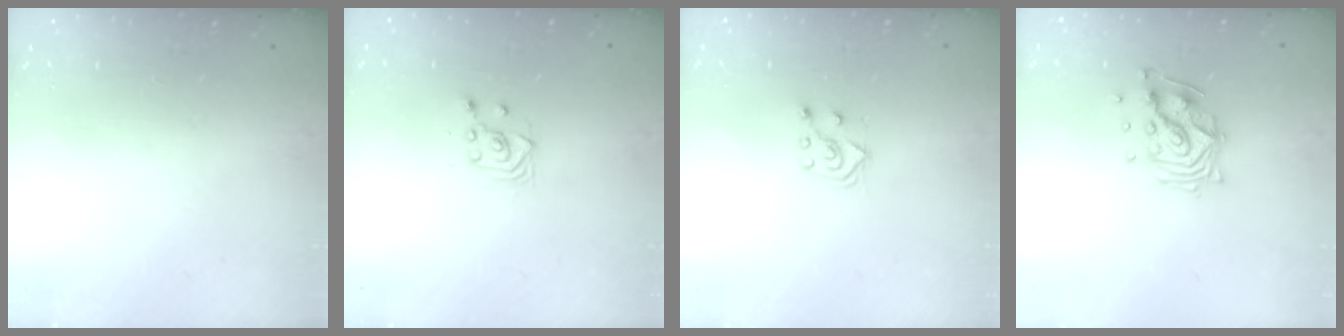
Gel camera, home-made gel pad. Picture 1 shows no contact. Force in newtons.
{"total": 4.2, "press": 3.9, "slide": 1.7}
{"total": 5.7, "press": 5.7, "slide": 0.8}
{"total": 11.5, "press": 11.5, "slide": 0.8}